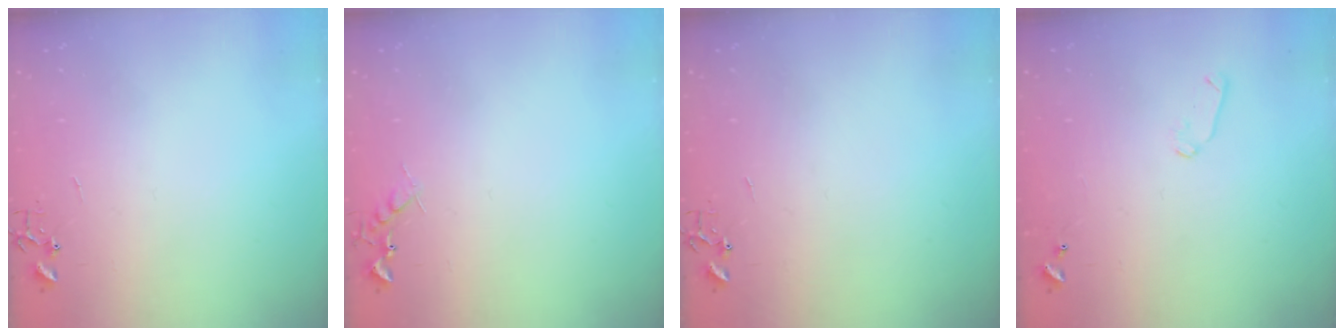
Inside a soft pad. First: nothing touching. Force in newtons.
{"total": 6.6, "press": 6.5, "slide": 0.7}
{"total": 0.0}
{"total": 5.2, "press": 5.1, "slide": 1.0}